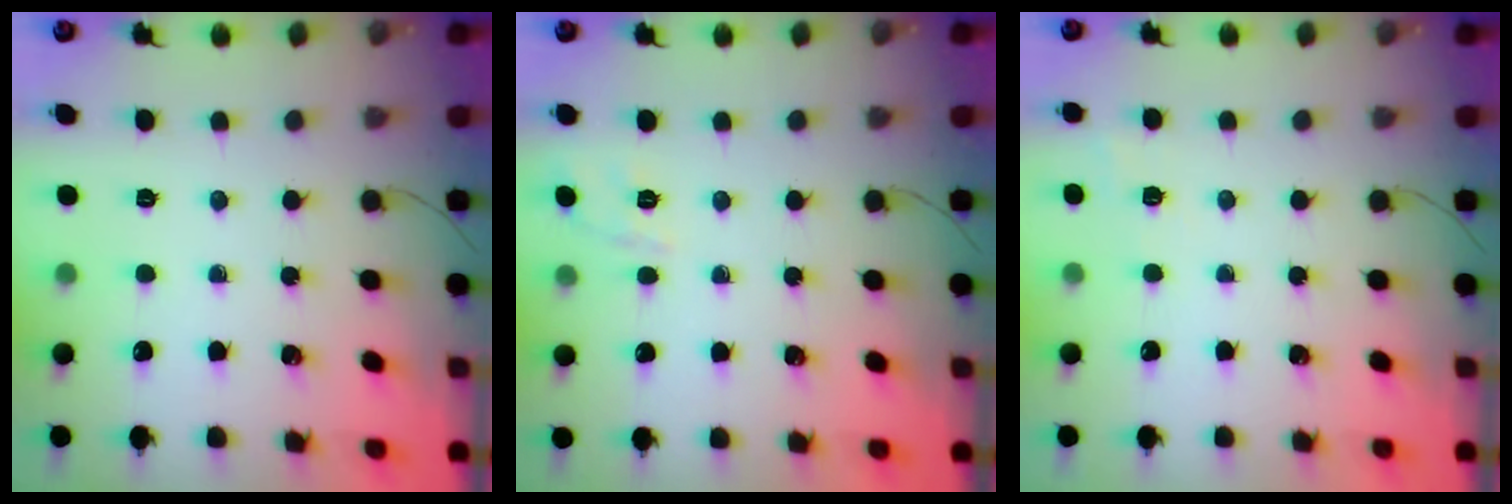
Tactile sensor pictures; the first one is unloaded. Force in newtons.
{"total": 1.9, "press": 0.2, "slide": 1.9}
{"total": 6.8, "press": 6.6, "slide": 1.6}